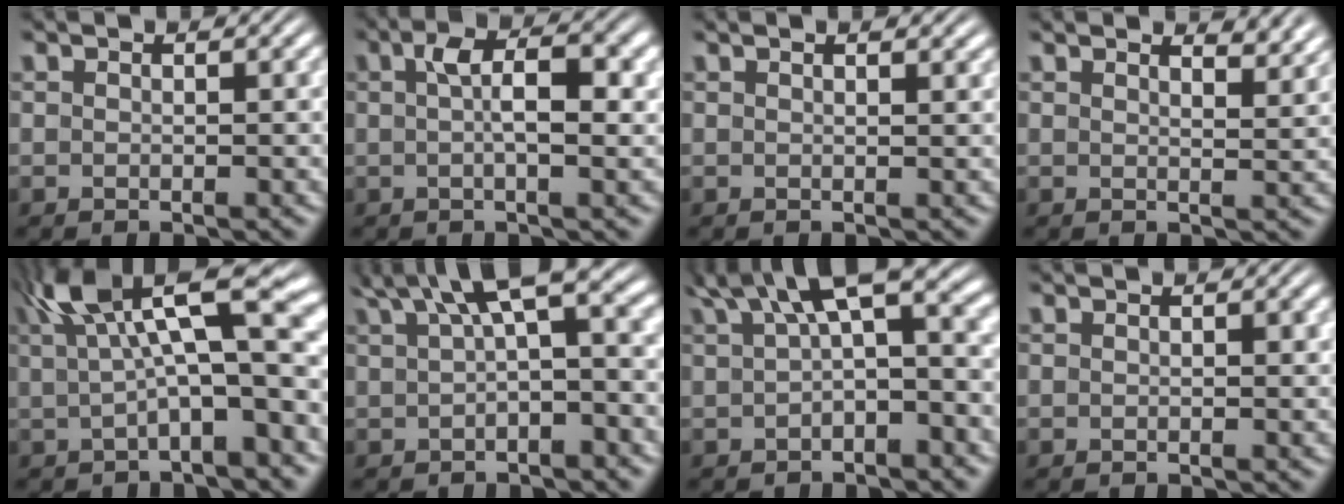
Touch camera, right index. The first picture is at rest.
{"total": 4.5, "force": [0.7, 1.4, 4.2], "torque": [-0.066, 0.008, 0.003]}
{"total": 1.0, "force": [0.9, -0.1, 0.3], "torque": [-0.002, -0.001, 0.014]}
{"total": 2.8, "force": [2.7, 0.1, 0.7], "torque": [-0.007, -0.007, 0.043]}
{"total": 9.9, "force": [1.9, 3.9, 8.9], "torque": [-0.121, 0.017, 0.027]}
{"total": 7.2, "force": [3.0, 2.4, 6.1], "torque": [-0.076, 0.028, 0.041]}
{"total": 7.5, "force": [2.5, 2.9, 6.4], "torque": [-0.085, 0.020, 0.035]}
{"total": 0.0}